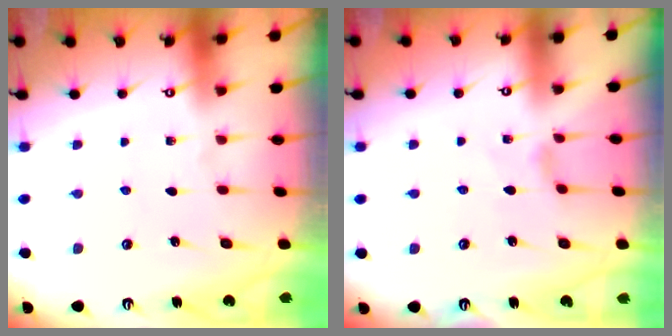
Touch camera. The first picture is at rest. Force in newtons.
{"total": 0.0}